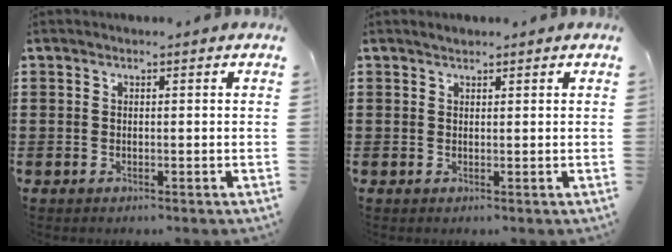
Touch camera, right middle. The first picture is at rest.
{"total": 0.7, "force": [0.7, 0.2, 0.0], "torque": [0.007, -0.004, 0.012]}